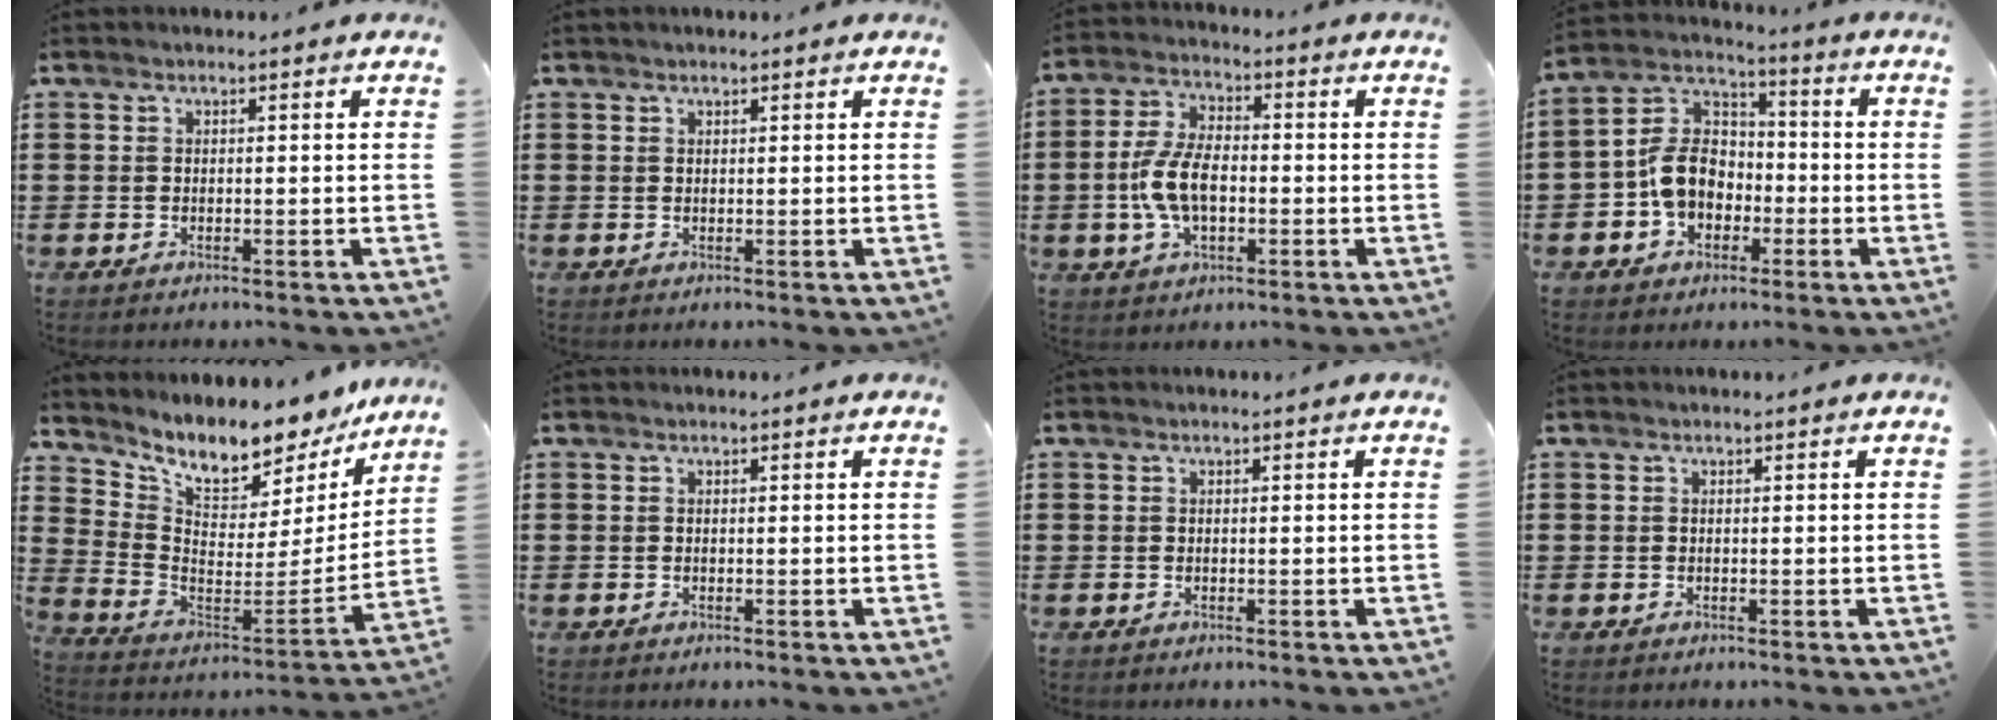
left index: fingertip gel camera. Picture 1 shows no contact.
{"total": 0.8, "force": [0.5, 0.3, 0.6], "torque": [-0.013, 0.004, 0.008]}
{"total": 8.1, "force": [-1.1, 4.1, 6.9], "torque": [-0.162, -0.002, -0.027]}
{"total": 9.2, "force": [-2.2, 7.0, 5.6], "torque": [-0.143, 0.021, -0.046]}
{"total": 8.9, "force": [8.1, 2.3, 2.7], "torque": [-0.083, -0.072, 0.138]}
{"total": 0.0}
{"total": 0.0}
{"total": 0.0}